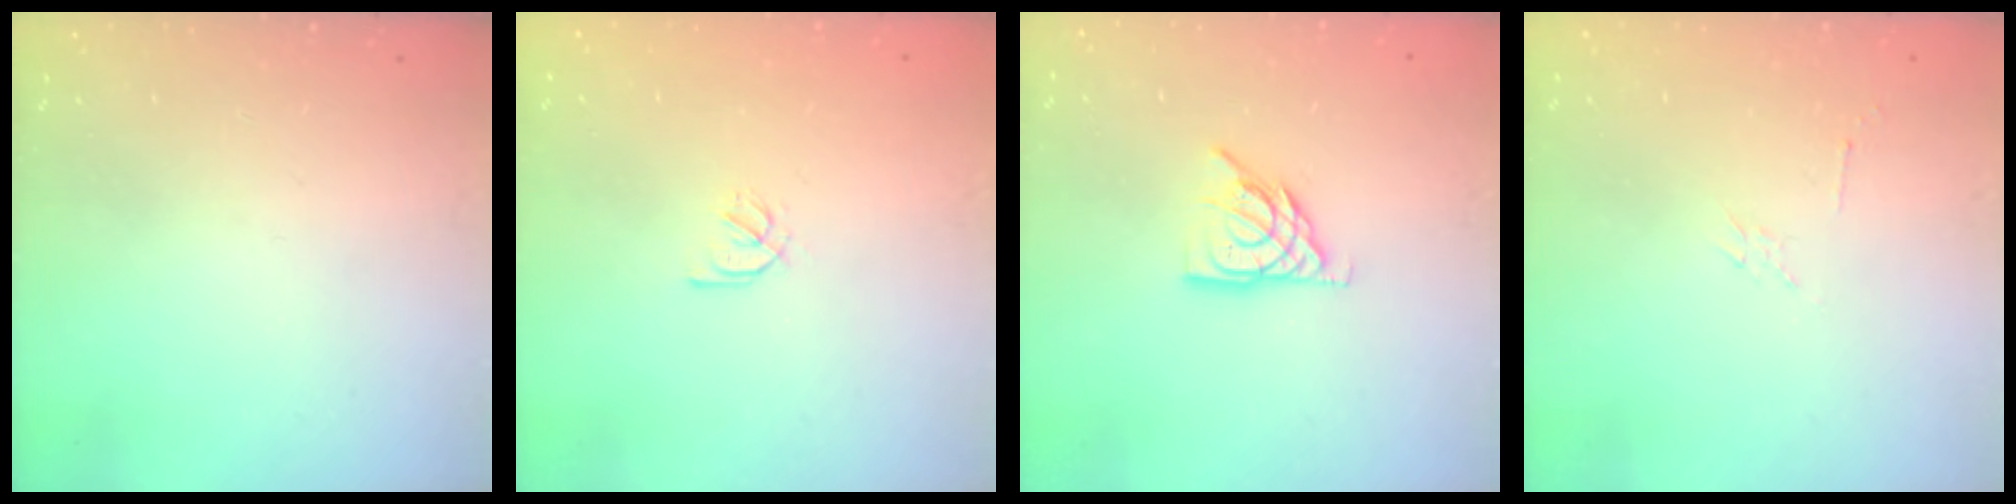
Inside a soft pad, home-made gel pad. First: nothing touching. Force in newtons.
{"total": 2.1, "press": 2.0, "slide": 0.7}
{"total": 9.0, "press": 9.0, "slide": 0.6}
{"total": 2.3, "press": 2.3, "slide": 0.4}